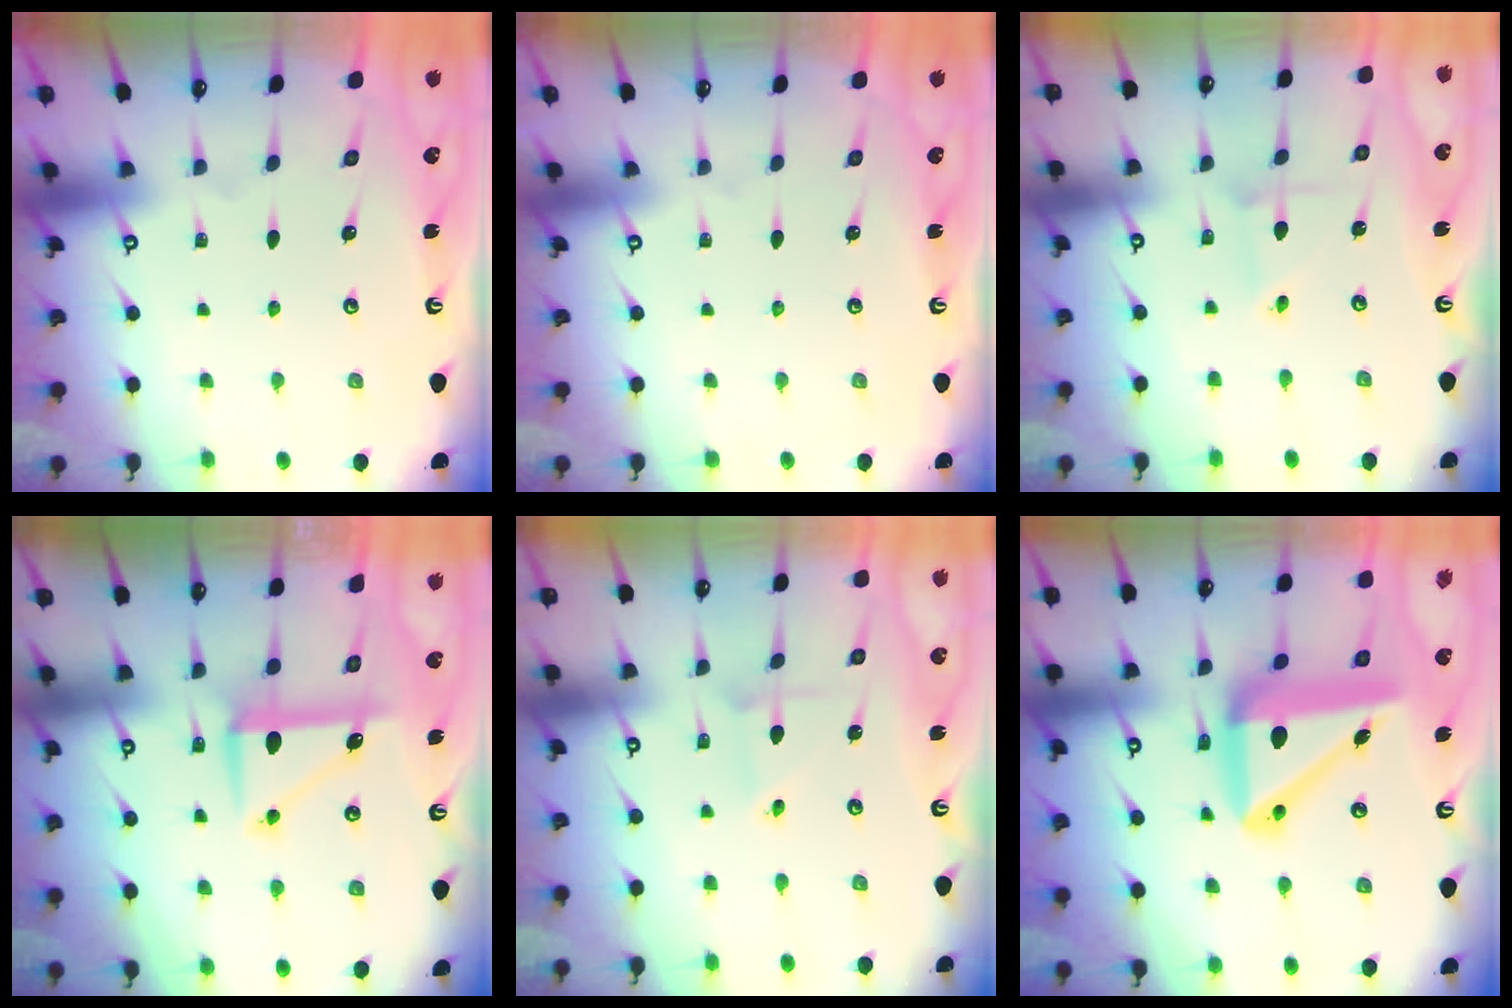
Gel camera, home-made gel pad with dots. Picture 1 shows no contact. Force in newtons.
{"total": 0.0}
{"total": 2.2, "press": 2.2, "slide": 0.1}
{"total": 8.3, "press": 8.2, "slide": 0.3}
{"total": 2.2, "press": 2.2, "slide": 0.1}
{"total": 16.2, "press": 16.1, "slide": 2.3}